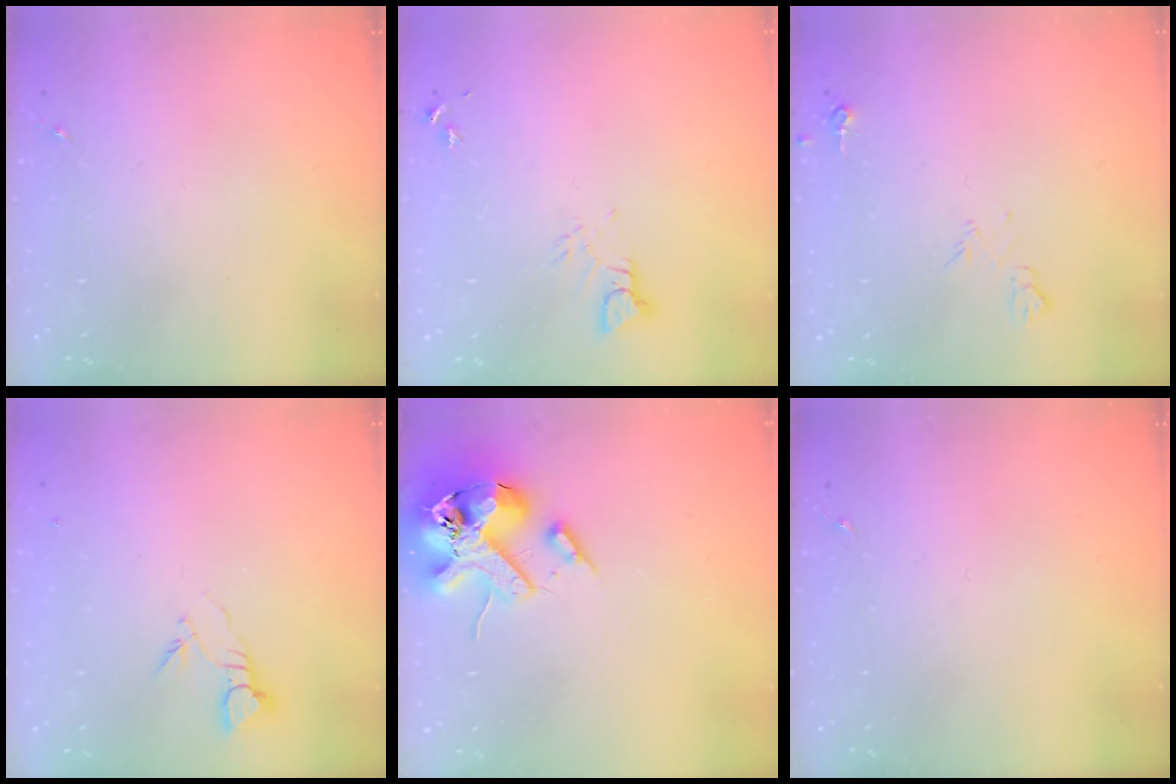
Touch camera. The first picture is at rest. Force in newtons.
{"total": 3.2, "press": 3.2, "slide": 0.2}
{"total": 6.4, "press": 6.3, "slide": 1.2}
{"total": 3.5, "press": 3.5, "slide": 0.2}
{"total": 16.5, "press": 16.3, "slide": 2.8}
{"total": 0.0}